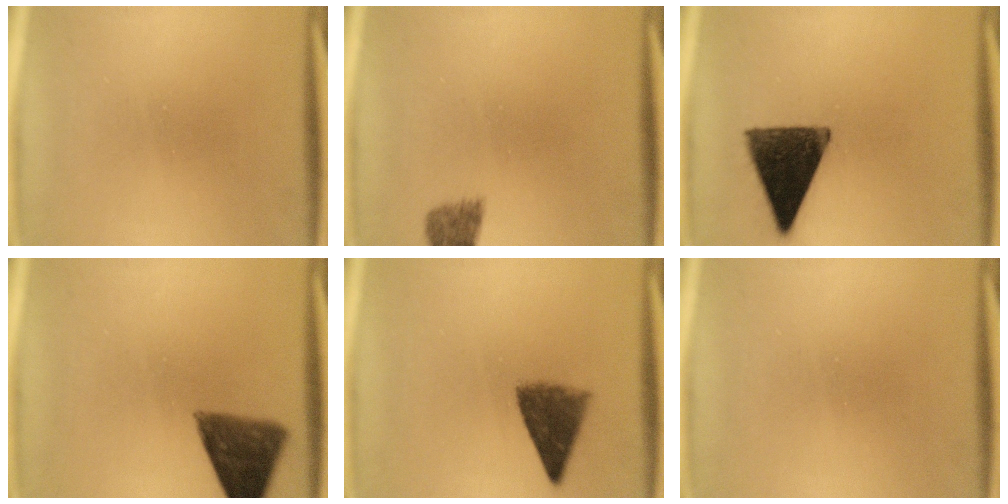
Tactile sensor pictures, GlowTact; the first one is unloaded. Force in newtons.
{"total": 1.9}
{"total": 13.7}
{"total": 8.6}
{"total": 5.6}
{"total": 0.0}